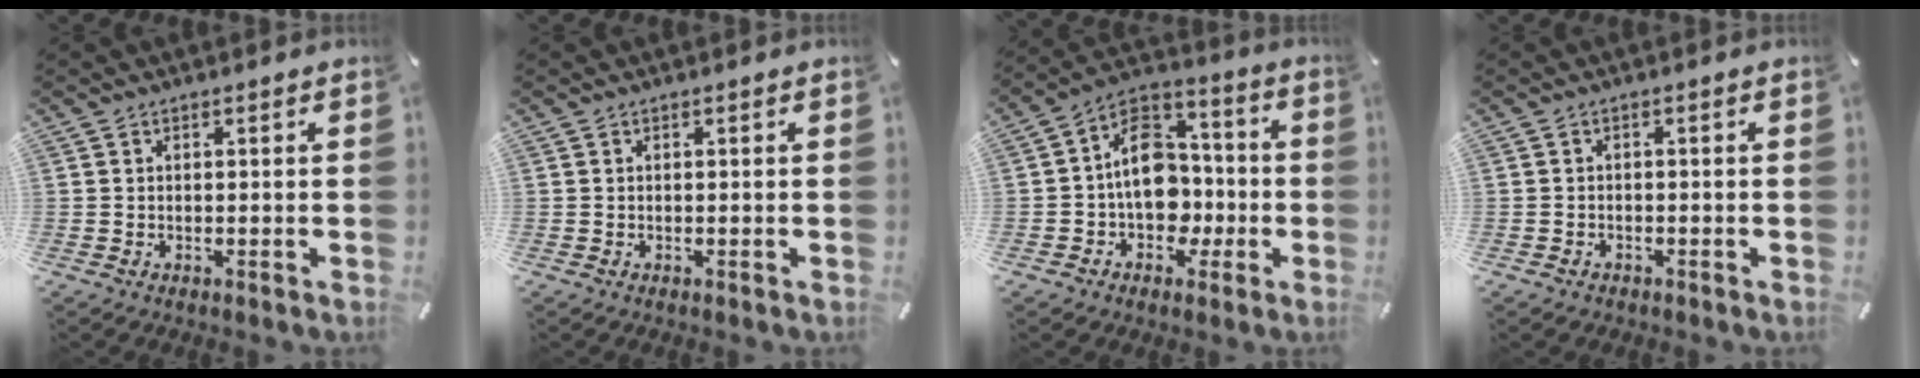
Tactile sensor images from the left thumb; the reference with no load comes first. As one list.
[{"total": 0.0}, {"total": 14.7, "force": [-2.2, 11.6, 8.8], "torque": [-0.129, 0.018, -0.035]}, {"total": 1.3, "force": [-0.8, 0.9, 0.2], "torque": [-0.005, 0.005, -0.020]}]